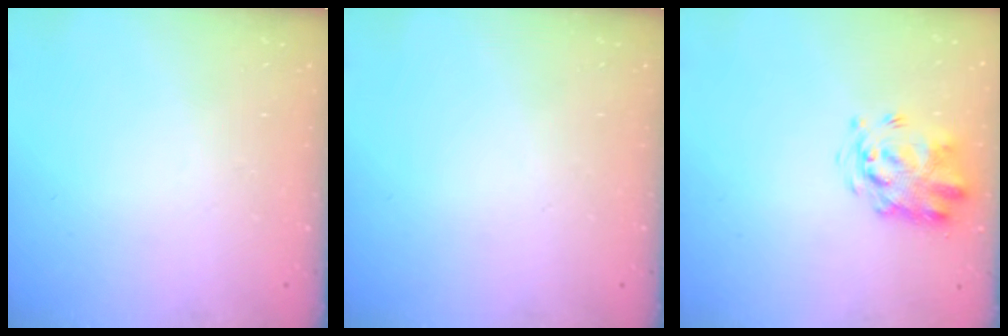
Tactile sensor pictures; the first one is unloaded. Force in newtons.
{"total": 0.0}
{"total": 3.6, "press": 3.5, "slide": 0.7}